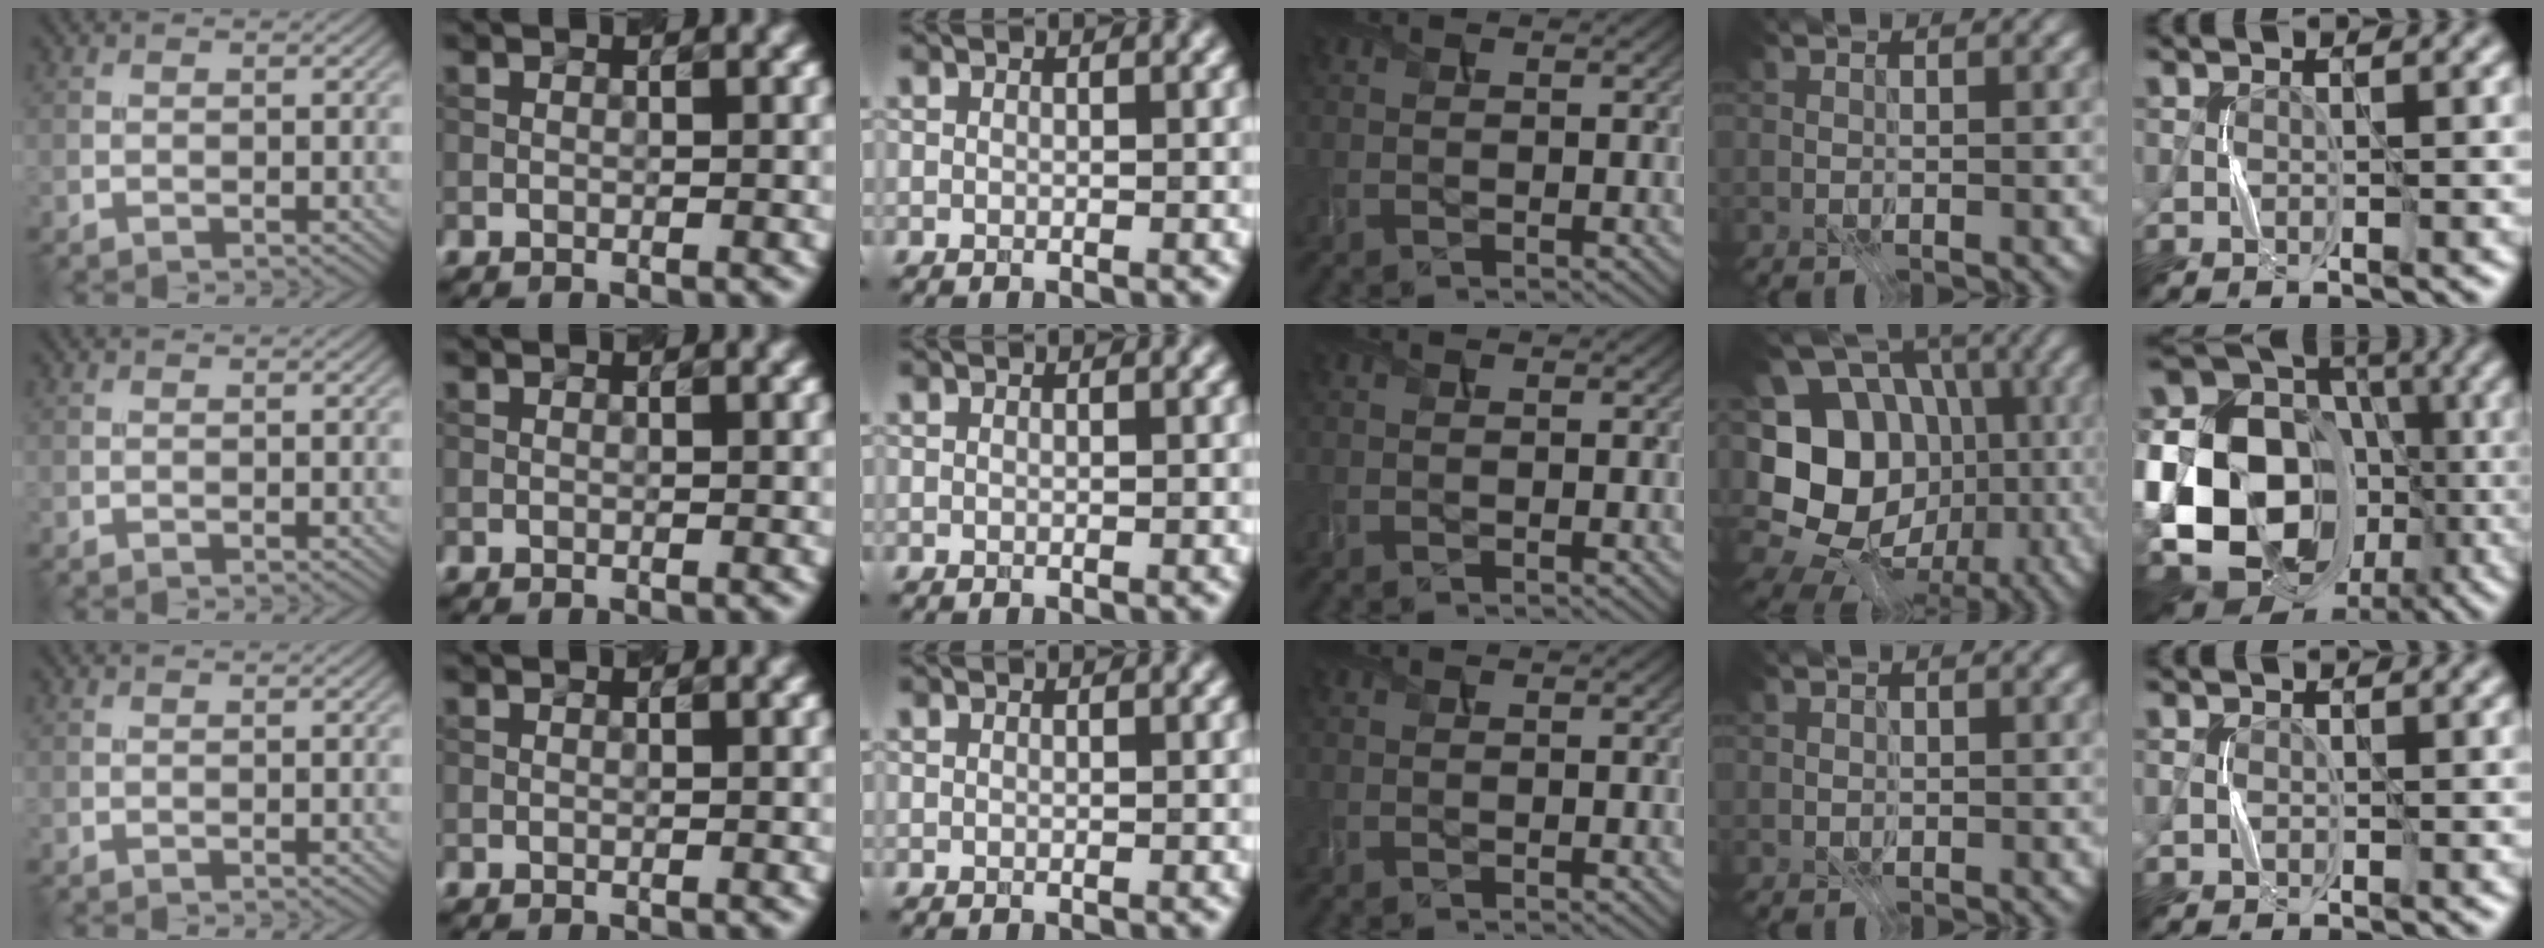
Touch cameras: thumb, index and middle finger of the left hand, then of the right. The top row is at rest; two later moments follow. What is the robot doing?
{"motion": "press", "object": "stapler"}